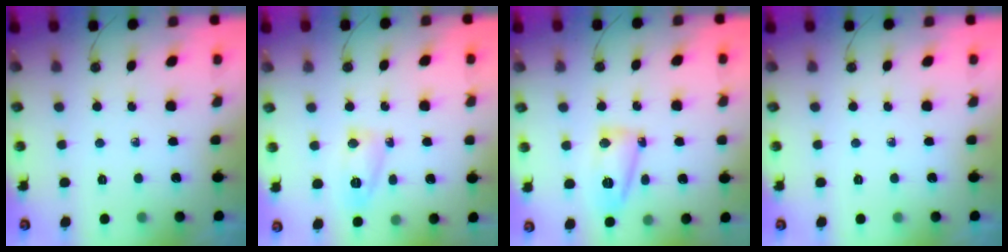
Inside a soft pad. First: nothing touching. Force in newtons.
{"total": 6.2, "press": 6.2, "slide": 0.6}
{"total": 9.4, "press": 9.2, "slide": 2.0}
{"total": 0.0}